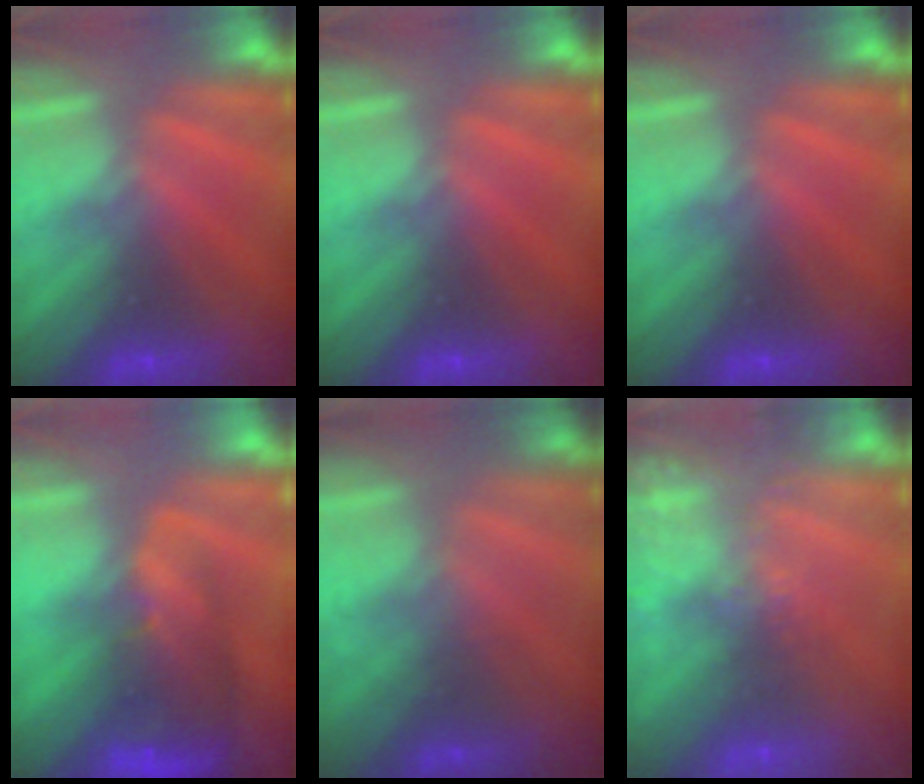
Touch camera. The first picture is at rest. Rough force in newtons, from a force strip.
{"total": 0.0}
{"total": 0.0}
{"total": 10.9}
{"total": 1.6}
{"total": 8.6}